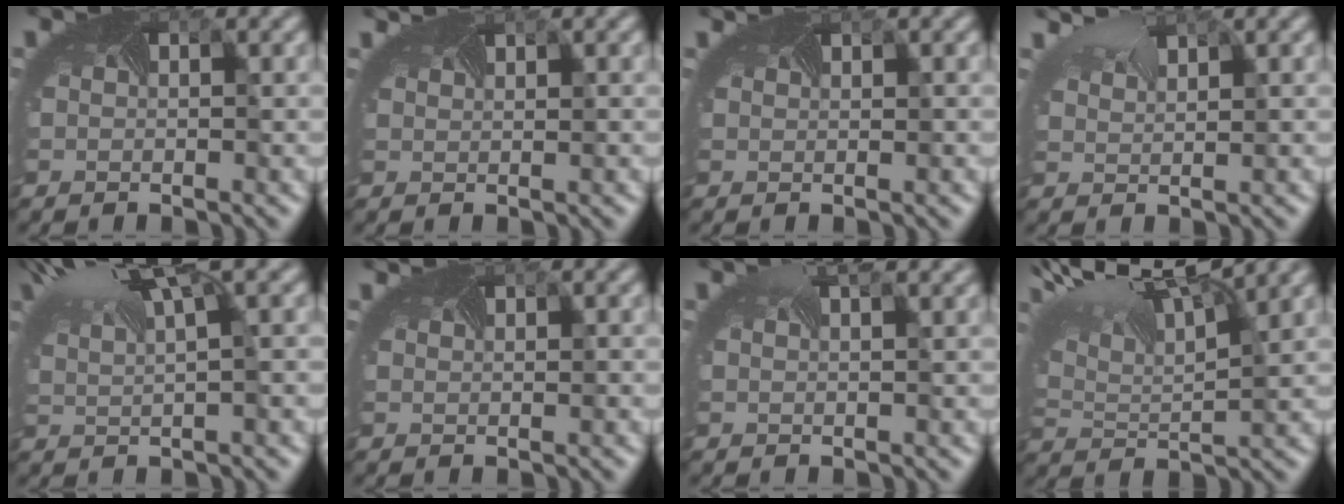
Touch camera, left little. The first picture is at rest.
{"total": 1.3, "force": [1.2, -0.1, 0.2], "torque": [-0.001, 0.001, 0.008]}
{"total": 0.8, "force": [0.7, -0.3, -0.1], "torque": [0.002, -0.005, 0.004]}
{"total": 3.0, "force": [2.7, 0.3, 1.2], "torque": [-0.029, 0.014, 0.036]}
{"total": 6.9, "force": [4.4, 1.6, 5.0], "torque": [-0.119, 0.013, 0.090]}
{"total": 1.0, "force": [1.0, -0.2, 0.1], "torque": [-0.002, -0.002, 0.006]}
{"total": 3.3, "force": [2.3, 1.0, 2.2], "torque": [-0.017, 0.011, 0.015]}
{"total": 12.5, "force": [7.3, 4.7, 9.0], "torque": [-0.194, 0.038, 0.119]}